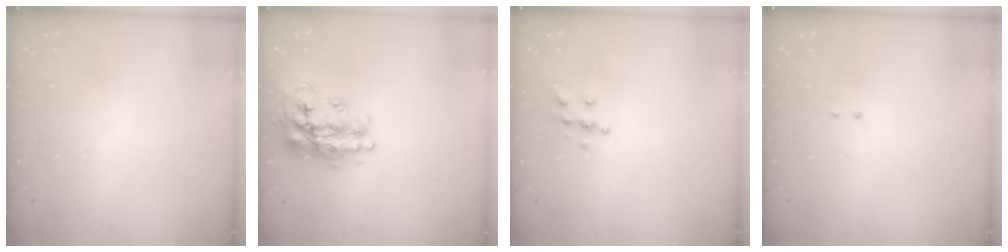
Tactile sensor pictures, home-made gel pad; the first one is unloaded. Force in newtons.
{"total": 20.1, "press": 20.1, "slide": 1.4}
{"total": 5.9, "press": 5.9, "slide": 0.5}
{"total": 2.1, "press": 2.0, "slide": 0.6}